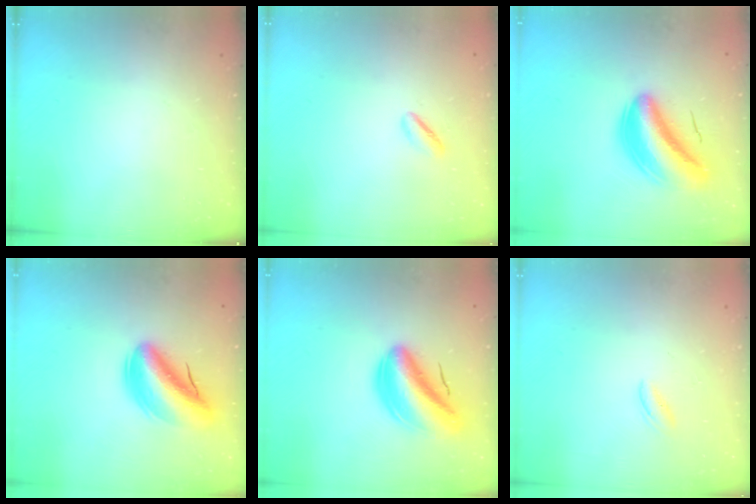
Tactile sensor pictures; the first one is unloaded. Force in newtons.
{"total": 1.6, "press": 1.2, "slide": 1.1}
{"total": 8.4, "press": 7.9, "slide": 2.8}
{"total": 11.0, "press": 10.5, "slide": 3.3}
{"total": 10.7, "press": 10.2, "slide": 3.0}
{"total": 1.5, "press": 1.4, "slide": 0.3}